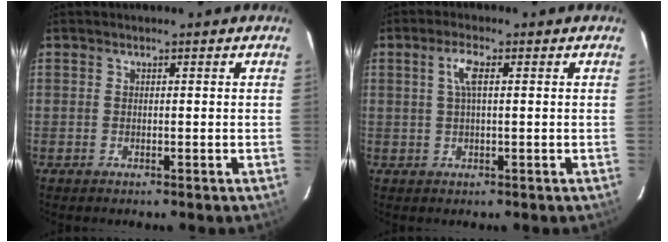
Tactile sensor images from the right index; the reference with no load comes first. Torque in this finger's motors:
{"motor_torque": [0.28, -0.07, 0.27, 0.08]}